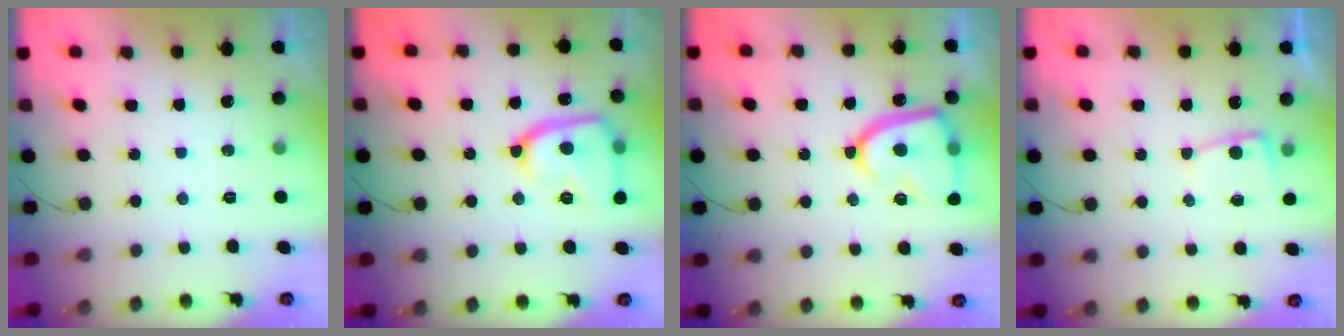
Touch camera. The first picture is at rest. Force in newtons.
{"total": 16.4, "press": 16.3, "slide": 1.6}
{"total": 16.6, "press": 16.5, "slide": 1.5}
{"total": 5.2, "press": 5.2, "slide": 0.5}